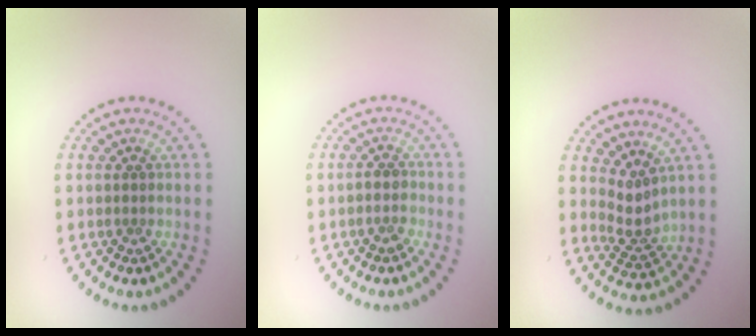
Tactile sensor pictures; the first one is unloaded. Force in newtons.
{"total": 1.5, "press": 1.3, "slide": 0.6}
{"total": 2.3, "press": 1.6, "slide": 1.7}